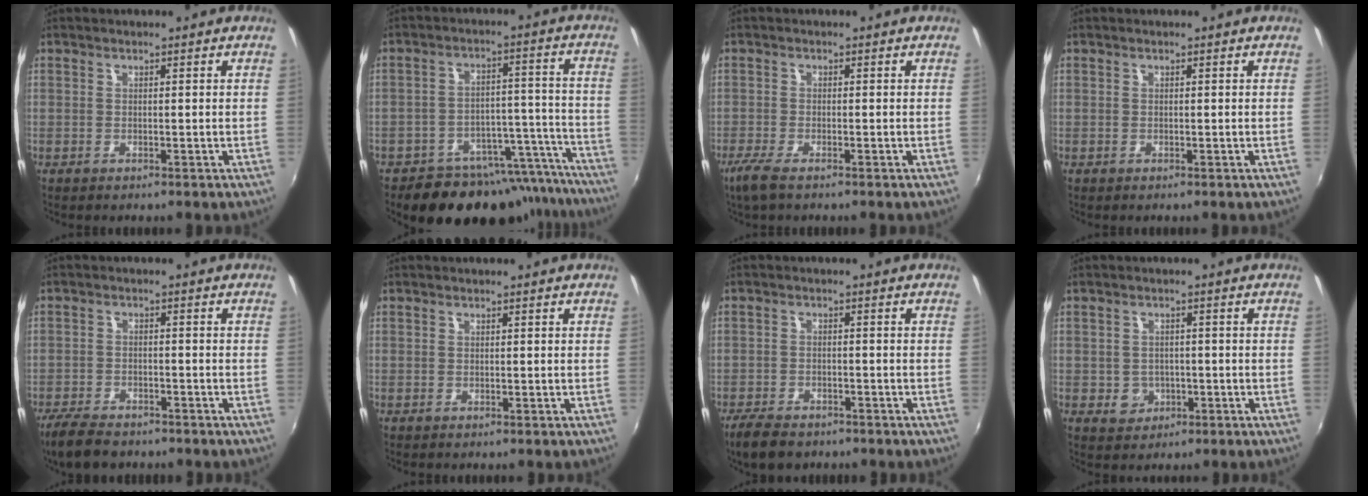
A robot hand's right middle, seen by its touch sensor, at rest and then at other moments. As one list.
[{"total": 21.3, "force": [-18.6, 8.5, 5.7], "torque": [-0.086, 0.054, -0.235]}, {"total": 3.9, "force": [-2.7, 0.7, 2.6], "torque": [-0.068, -0.013, -0.055]}, {"total": 0.0}, {"total": 8.0, "force": [-6.6, 2.9, 3.4], "torque": [-0.098, -0.018, -0.118]}, {"total": 0.0}, {"total": 6.6, "force": [-5.3, 2.8, 2.9], "torque": [-0.082, -0.011, -0.093]}, {"total": 4.2, "force": [-1.1, 3.9, 1.1], "torque": [-0.029, 0.004, -0.010]}]